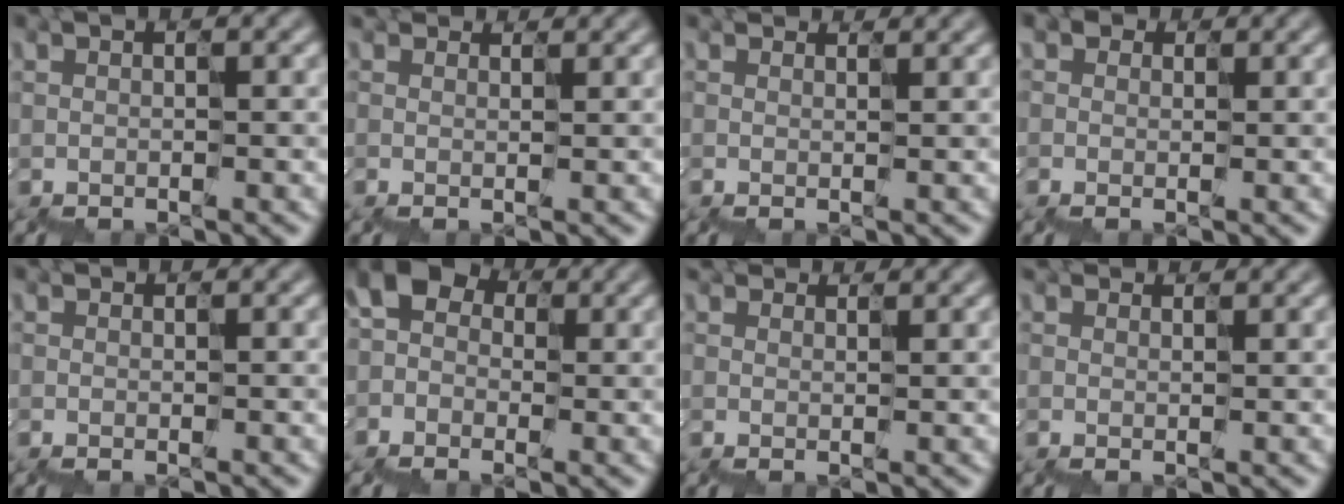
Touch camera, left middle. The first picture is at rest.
{"total": 2.7, "force": [2.2, 1.2, 1.1], "torque": [-0.010, 0.025, 0.030]}
{"total": 2.6, "force": [1.8, 1.3, 1.3], "torque": [-0.008, 0.025, 0.021]}
{"total": 1.5, "force": [0.7, 1.3, 0.4], "torque": [-0.019, 0.009, 0.006]}
{"total": 0.6, "force": [-0.5, 0.0, -0.2], "torque": [0.003, -0.007, -0.006]}
{"total": 3.1, "force": [-0.7, 2.9, 0.7], "torque": [-0.046, 0.007, -0.025]}
{"total": 2.3, "force": [1.8, 1.1, 0.9], "torque": [-0.006, 0.020, 0.024]}
{"total": 1.3, "force": [0.9, 0.7, 0.4], "torque": [0.004, 0.014, 0.008]}